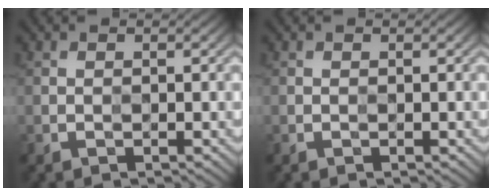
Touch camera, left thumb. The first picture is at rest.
{"total": 0.0}